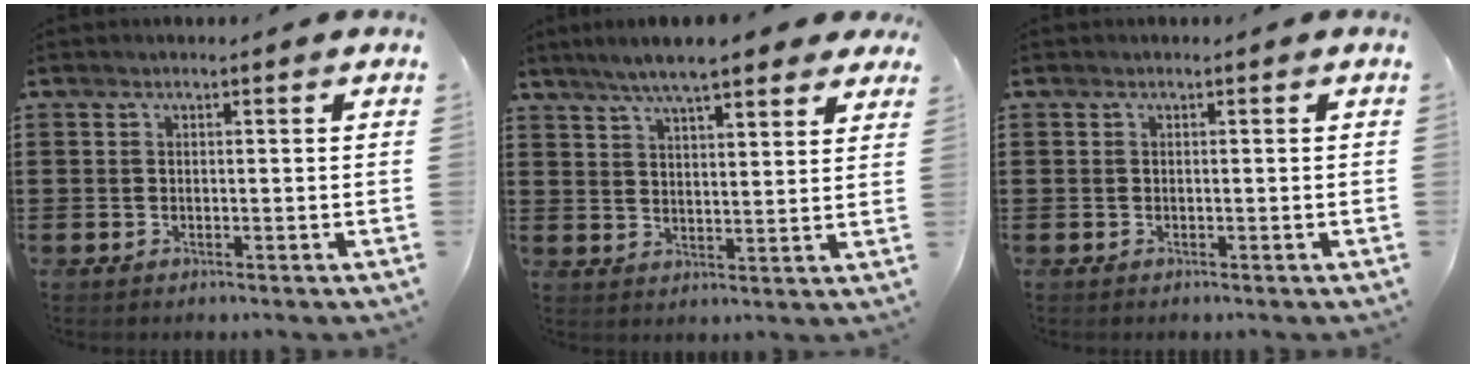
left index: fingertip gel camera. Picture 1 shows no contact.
{"total": 7.6, "force": [6.4, 1.0, 4.0], "torque": [-0.096, -0.009, 0.114]}
{"total": 0.0}